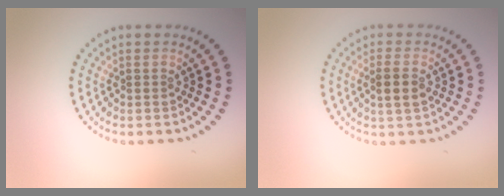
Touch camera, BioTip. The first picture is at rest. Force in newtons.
{"total": 2.2, "press": 2.1, "slide": 0.7}